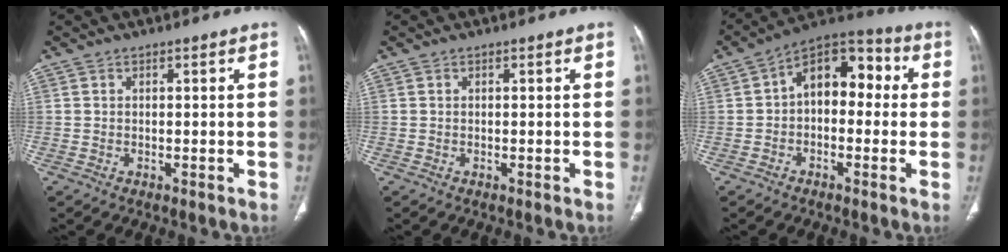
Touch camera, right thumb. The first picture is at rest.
{"total": 0.0}
{"total": 12.0, "force": [0.9, 7.7, 9.2], "torque": [-0.097, 0.043, -0.004]}